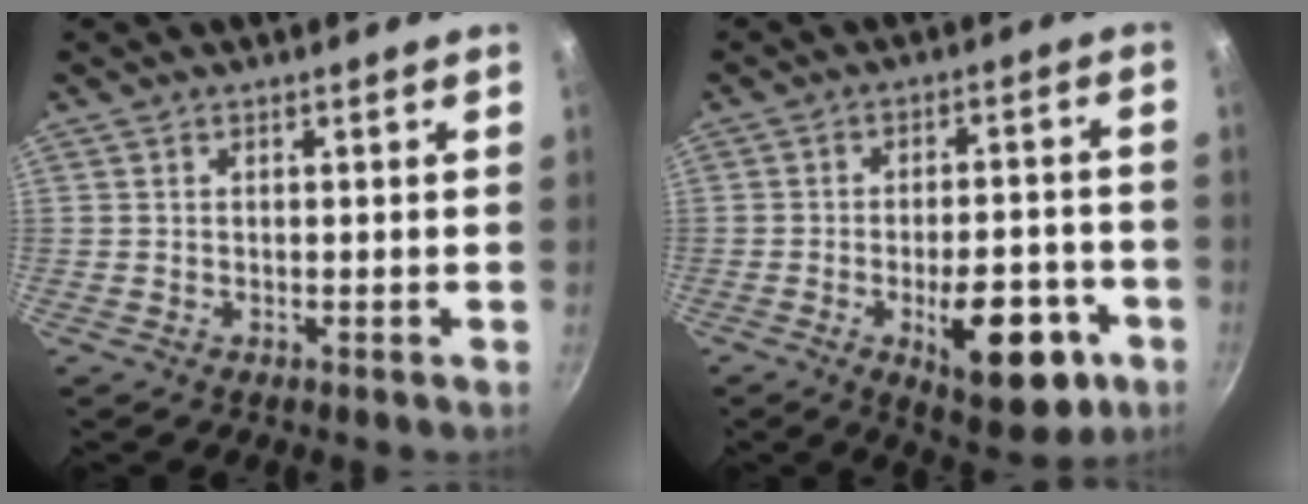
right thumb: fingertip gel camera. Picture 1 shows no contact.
{"total": 15.4, "force": [-5.8, 6.9, 12.5], "torque": [-0.133, 0.021, -0.069]}